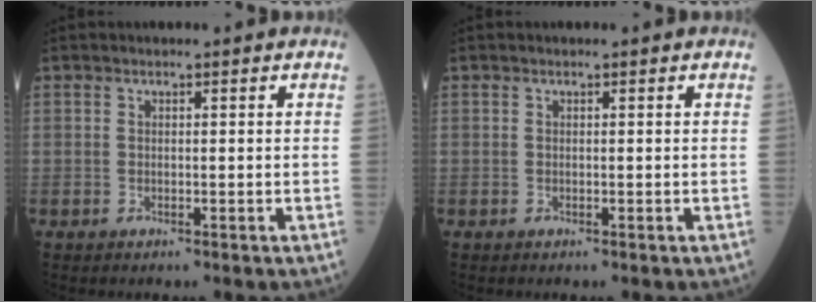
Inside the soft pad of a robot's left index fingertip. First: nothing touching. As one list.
[{"total": 0.0}]